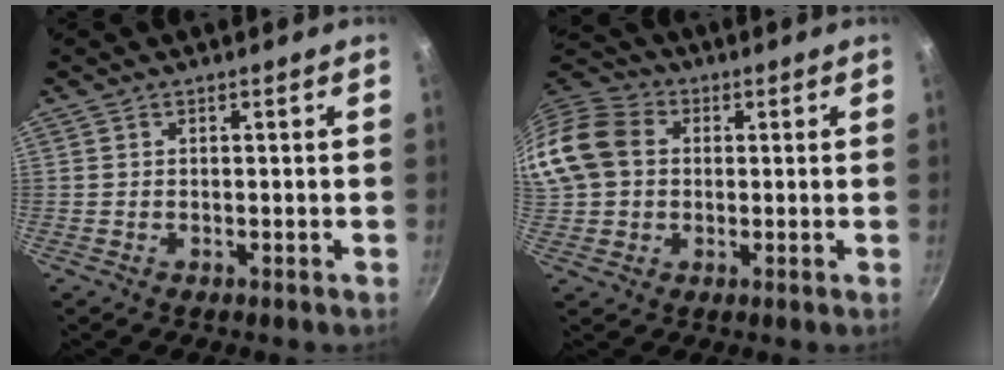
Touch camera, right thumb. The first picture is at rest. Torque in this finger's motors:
{"motor_torque": [0.70, 2.30, 1.37, -0.05, 0.30]}